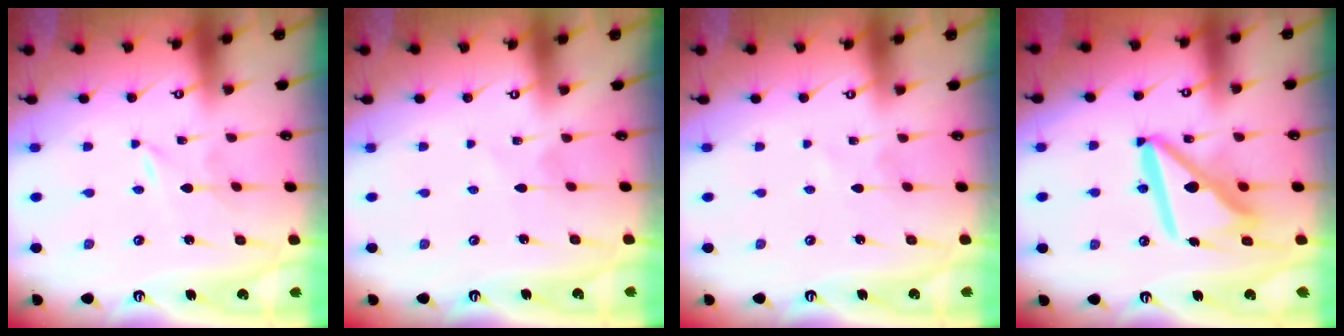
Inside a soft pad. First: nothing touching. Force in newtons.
{"total": 2.5, "press": 2.5, "slide": 0.2}
{"total": 1.1, "press": 1.1, "slide": 0.2}
{"total": 14.6, "press": 14.5, "slide": 1.8}